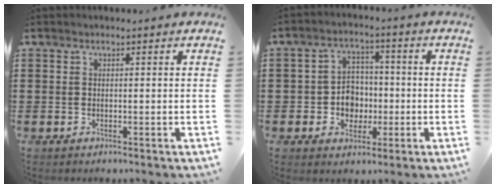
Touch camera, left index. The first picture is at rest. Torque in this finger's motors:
{"motor_torque": [0.26, 0.26, 0.21, 0.06]}